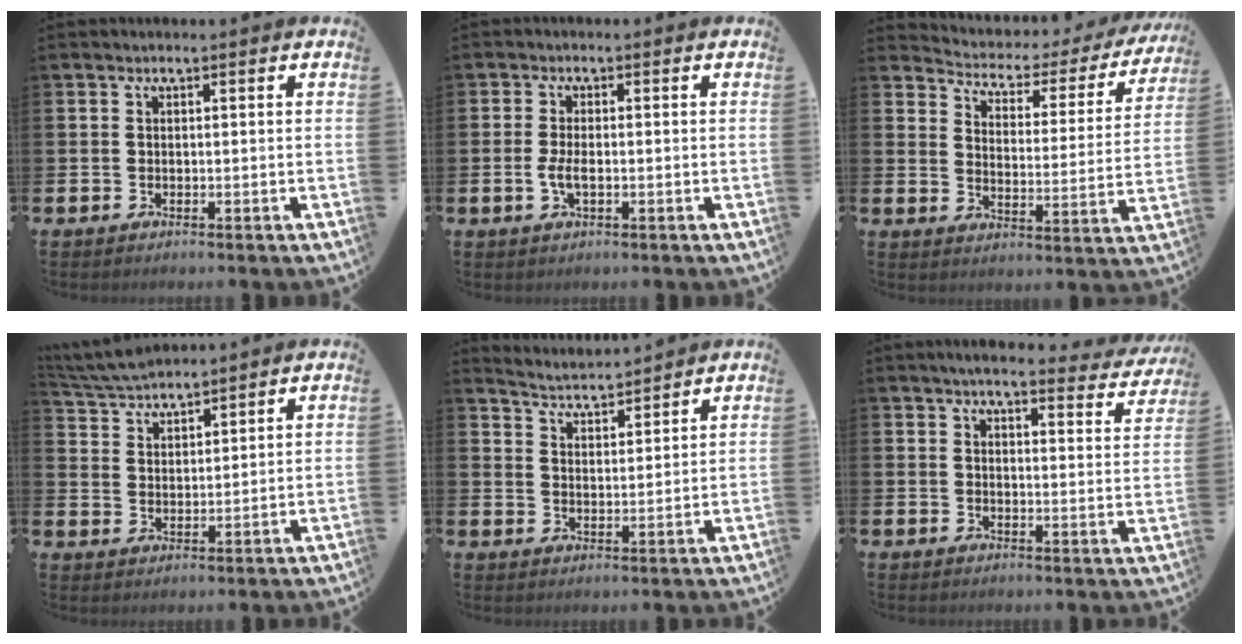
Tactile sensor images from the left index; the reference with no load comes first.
{"total": 2.5, "force": [-0.5, 1.0, 2.2], "torque": [-0.046, -0.004, -0.011]}
{"total": 3.1, "force": [2.7, 1.5, 0.6], "torque": [-0.038, -0.028, 0.034]}
{"total": 5.6, "force": [5.5, 0.7, 0.9], "torque": [-0.042, -0.025, 0.101]}
{"total": 4.3, "force": [4.2, 0.3, 0.0], "torque": [-0.019, -0.026, 0.076]}
{"total": 4.4, "force": [4.1, 0.5, 1.6], "torque": [-0.034, -0.025, 0.067]}